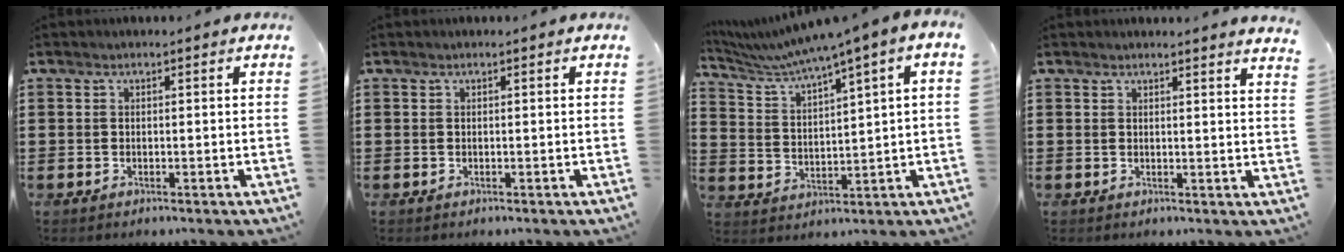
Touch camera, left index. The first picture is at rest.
{"total": 0.0}
{"total": 4.9, "force": [3.7, -0.4, 3.2], "torque": [-0.080, -0.029, 0.057]}
{"total": 1.9, "force": [1.6, -0.6, 0.6], "torque": [-0.015, -0.006, 0.032]}